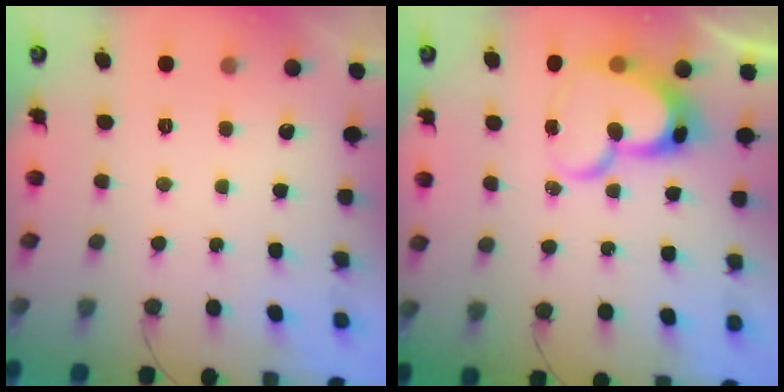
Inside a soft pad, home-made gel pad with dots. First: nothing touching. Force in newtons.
{"total": 16.4, "press": 16.3, "slide": 1.5}